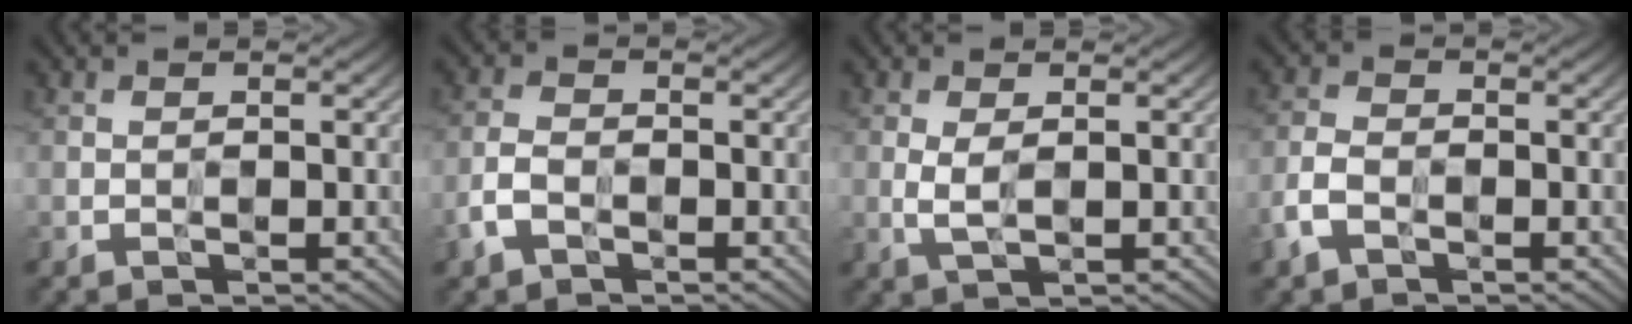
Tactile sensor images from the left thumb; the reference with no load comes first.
{"total": 3.9, "force": [-2.4, 2.3, 1.9], "torque": [-0.040, -0.006, -0.054]}
{"total": 2.3, "force": [0.3, 1.0, 2.0], "torque": [-0.048, -0.004, 0.005]}
{"total": 4.3, "force": [-2.6, 2.6, 2.2], "torque": [-0.049, -0.007, -0.058]}